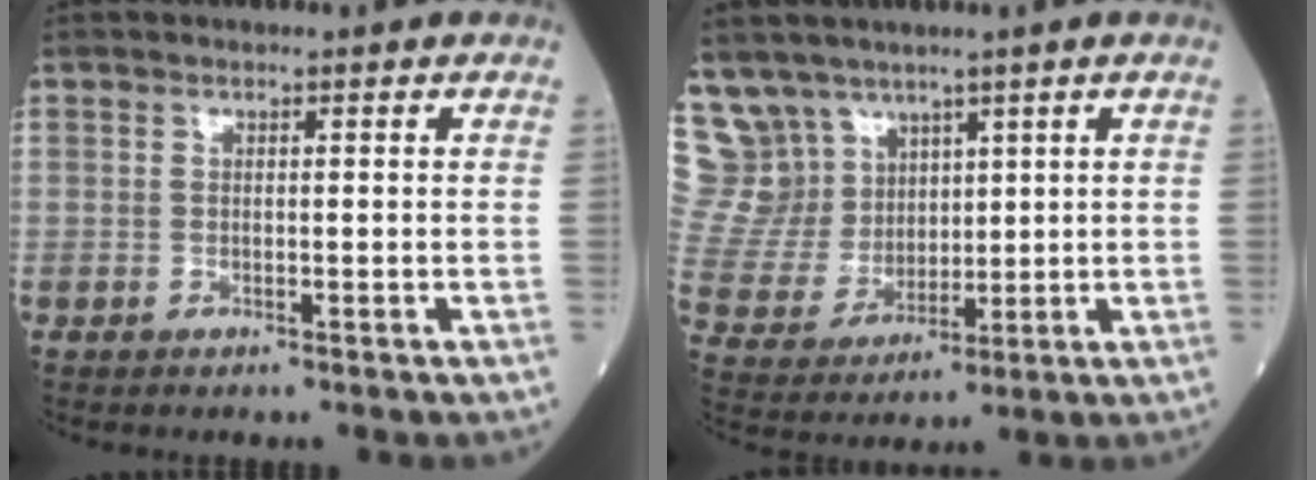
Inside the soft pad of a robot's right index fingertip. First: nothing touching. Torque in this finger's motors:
{"motor_torque": [-0.50, 0.48, -0.24, -0.08]}